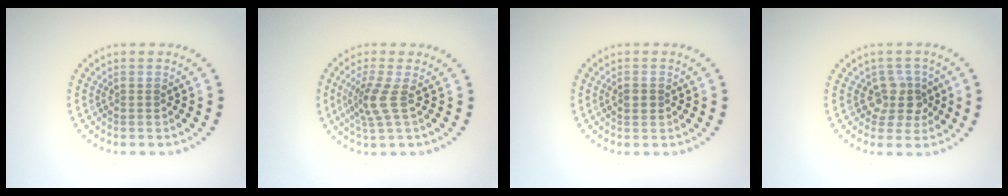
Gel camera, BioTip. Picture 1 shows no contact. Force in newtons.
{"total": 2.6, "press": 1.9, "slide": 1.7}
{"total": 1.4, "press": 1.4, "slide": 0.0}
{"total": 2.8, "press": 2.2, "slide": 1.8}